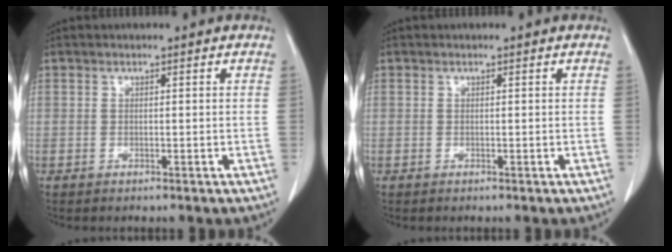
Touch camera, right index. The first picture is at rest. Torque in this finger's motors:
{"motor_torque": [0.00, 0.00, 0.00, 0.00]}